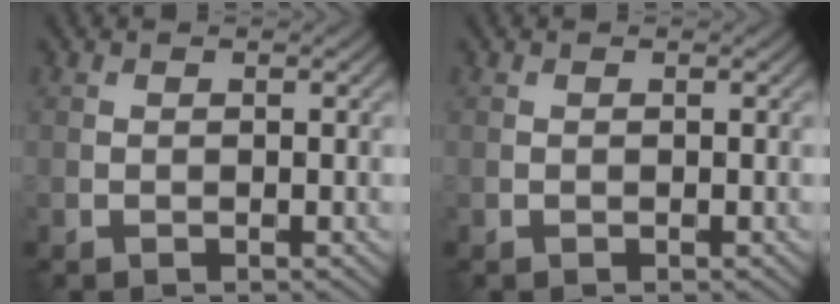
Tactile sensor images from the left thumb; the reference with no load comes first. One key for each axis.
{"total": 0.0}